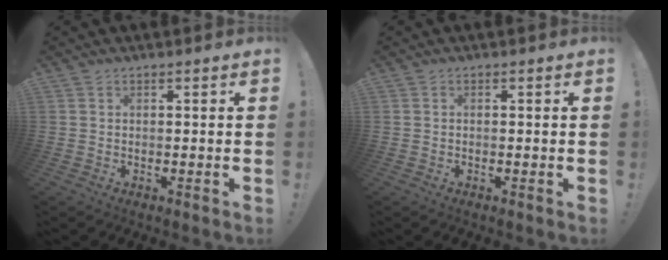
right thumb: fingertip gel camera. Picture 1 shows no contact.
{"total": 0.0}